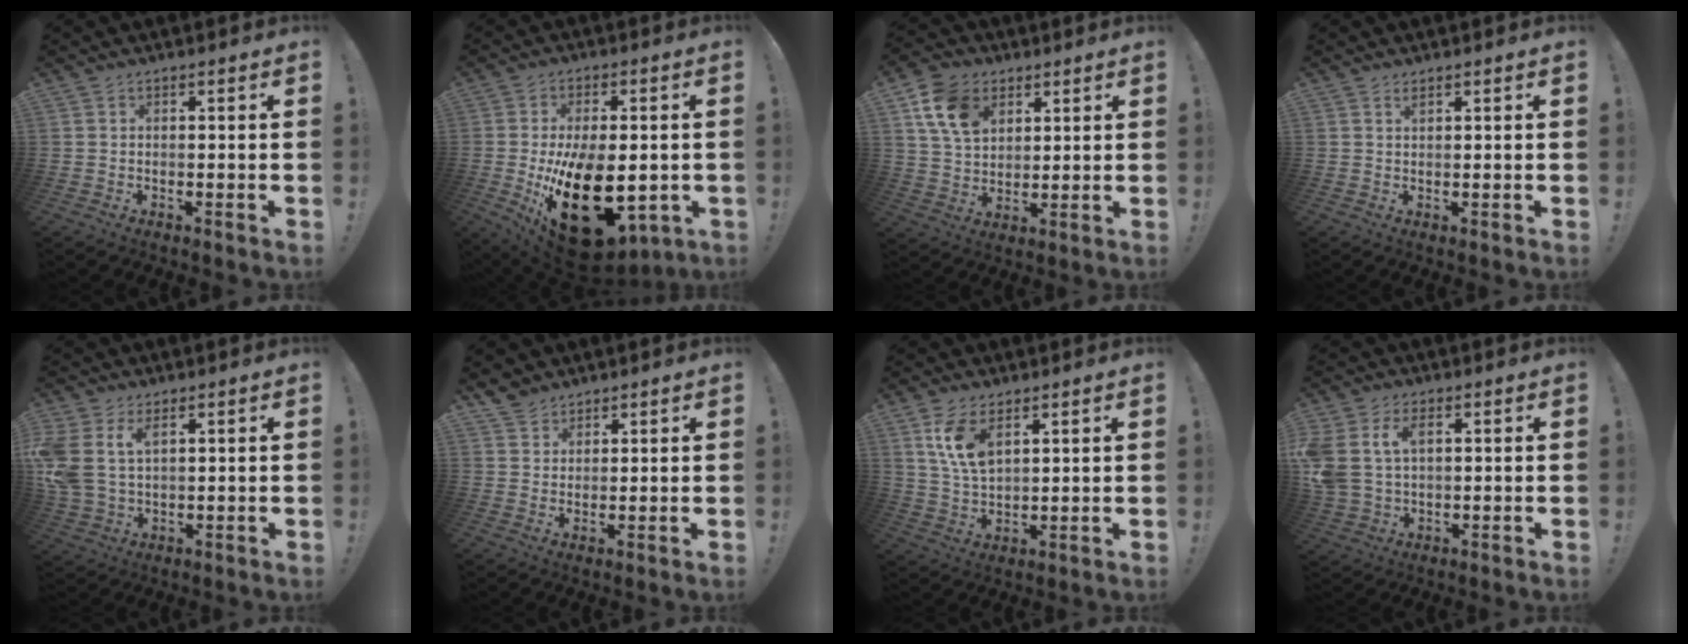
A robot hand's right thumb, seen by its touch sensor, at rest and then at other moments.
{"total": 25.5, "force": [-5.2, 14.1, 20.6], "torque": [-0.330, 0.009, -0.061]}
{"total": 12.9, "force": [6.2, 9.2, 6.7], "torque": [-0.109, -0.014, 0.122]}
{"total": 1.1, "force": [0.8, 0.2, 0.6], "torque": [-0.005, -0.004, 0.014]}
{"total": 8.7, "force": [3.8, 5.5, 5.6], "torque": [-0.120, -0.010, 0.073]}
{"total": 4.5, "force": [3.7, 2.4, 0.5], "torque": [-0.010, -0.024, 0.072]}
{"total": 9.4, "force": [4.8, 4.5, 6.6], "torque": [-0.120, -0.019, 0.088]}
{"total": 9.2, "force": [3.0, 6.3, 5.9], "torque": [-0.126, 0.003, 0.057]}